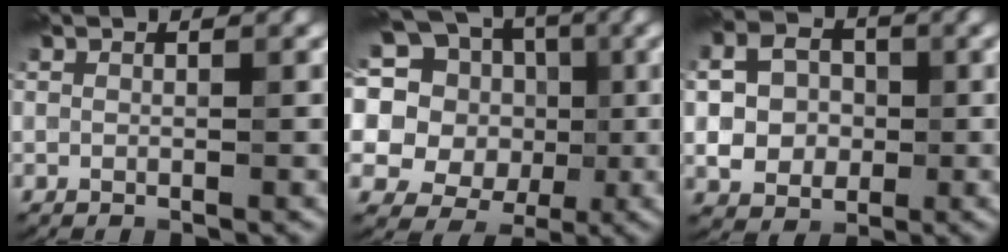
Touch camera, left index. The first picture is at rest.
{"total": 17.8, "force": [6.4, 15.2, 6.7], "torque": [-0.180, 0.033, 0.093]}
{"total": 6.2, "force": [0.0, 5.3, 3.2], "torque": [-0.067, 0.009, -0.011]}